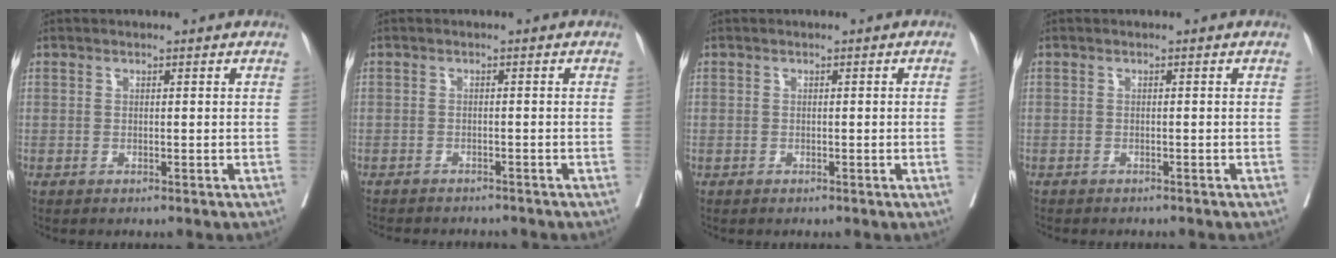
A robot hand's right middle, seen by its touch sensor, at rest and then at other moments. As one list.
[{"total": 8.0, "force": [-7.3, 2.0, 2.4], "torque": [-0.033, -0.004, -0.094]}, {"total": 0.7, "force": [-0.1, -0.2, 0.6], "torque": [-0.006, 0.002, -0.002]}, {"total": 3.6, "force": [-3.2, 0.9, 1.4], "torque": [-0.021, -0.006, -0.039]}]